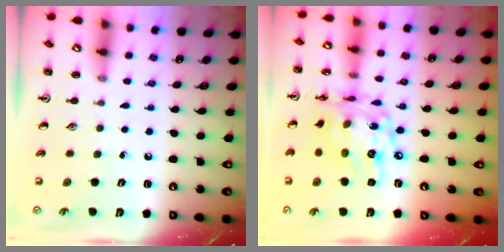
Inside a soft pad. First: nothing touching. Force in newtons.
{"total": 16.1, "press": 16.0, "slide": 1.3}